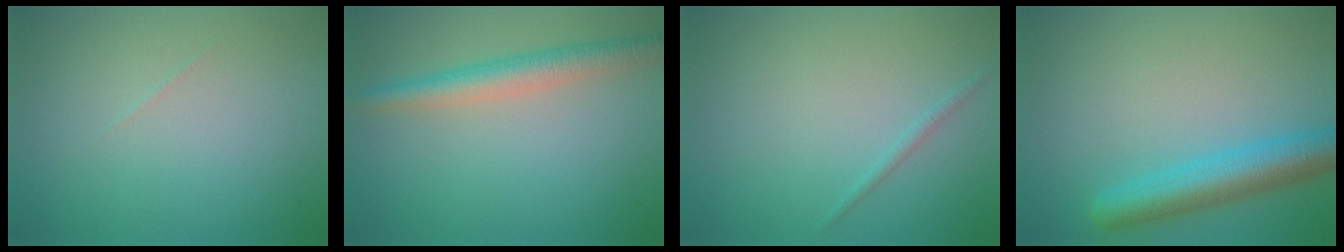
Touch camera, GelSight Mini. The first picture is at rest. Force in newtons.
{"total": 3.7, "press": 3.7, "slide": 0.1}
{"total": 0.7, "press": 0.7, "slide": 0.1}
{"total": 5.4, "press": 5.4, "slide": 0.2}